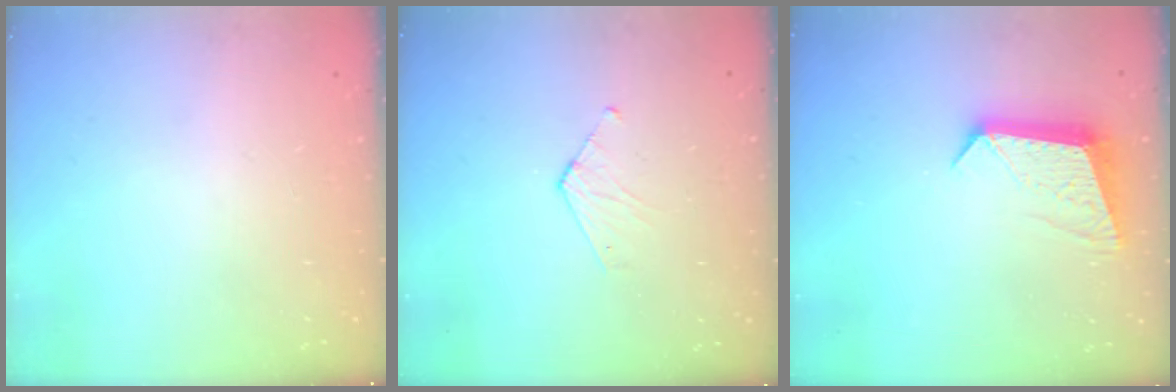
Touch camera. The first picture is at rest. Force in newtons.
{"total": 3.3, "press": 3.2, "slide": 0.3}
{"total": 10.4, "press": 10.4, "slide": 0.3}